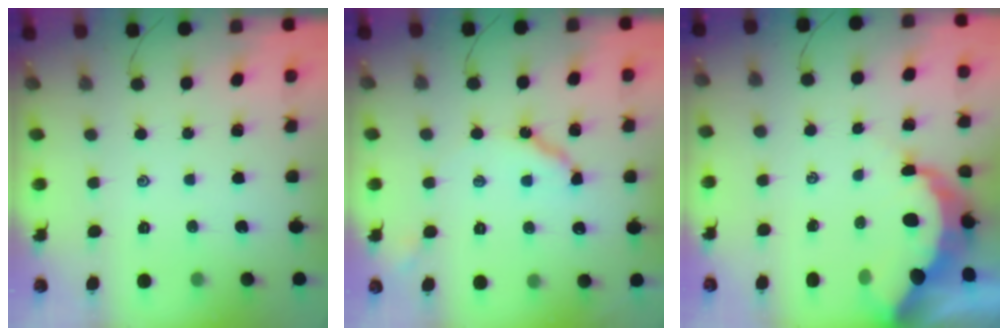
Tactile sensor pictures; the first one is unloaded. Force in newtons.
{"total": 7.1, "press": 7.0, "slide": 0.8}
{"total": 8.4, "press": 8.4, "slide": 0.7}